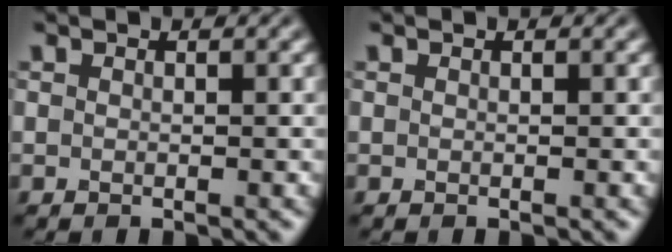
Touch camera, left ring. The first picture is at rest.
{"total": 0.0}